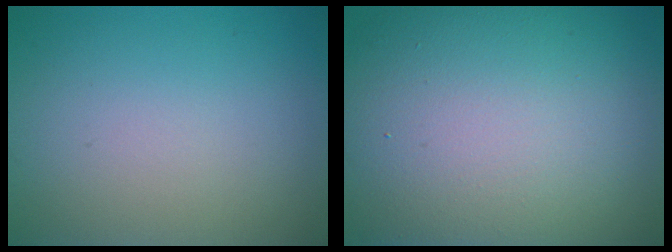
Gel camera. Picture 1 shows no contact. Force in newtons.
{"total": 17.8, "press": 17.7, "slide": 1.1}